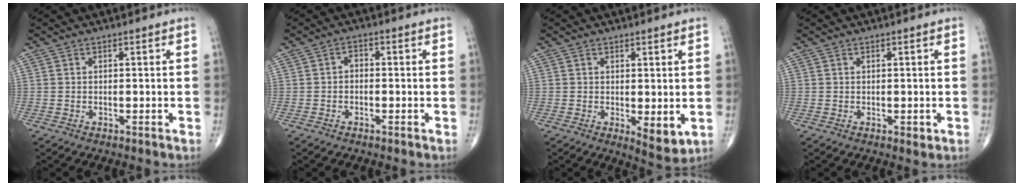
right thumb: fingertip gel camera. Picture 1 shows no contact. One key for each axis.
{"total": 1.7, "fx": -0.4, "fy": 1.2, "fz": 1.1, "tx": -0.005, "ty": 0.011, "tz": -0.013}
{"total": 4.9, "fx": -0.3, "fy": 2.0, "fz": 4.5, "tx": -0.057, "ty": -0.017, "tz": 0.001}
{"total": 1.0, "fx": 0.0, "fy": 0.6, "fz": 0.8, "tx": -0.008, "ty": -0.002, "tz": 0.001}